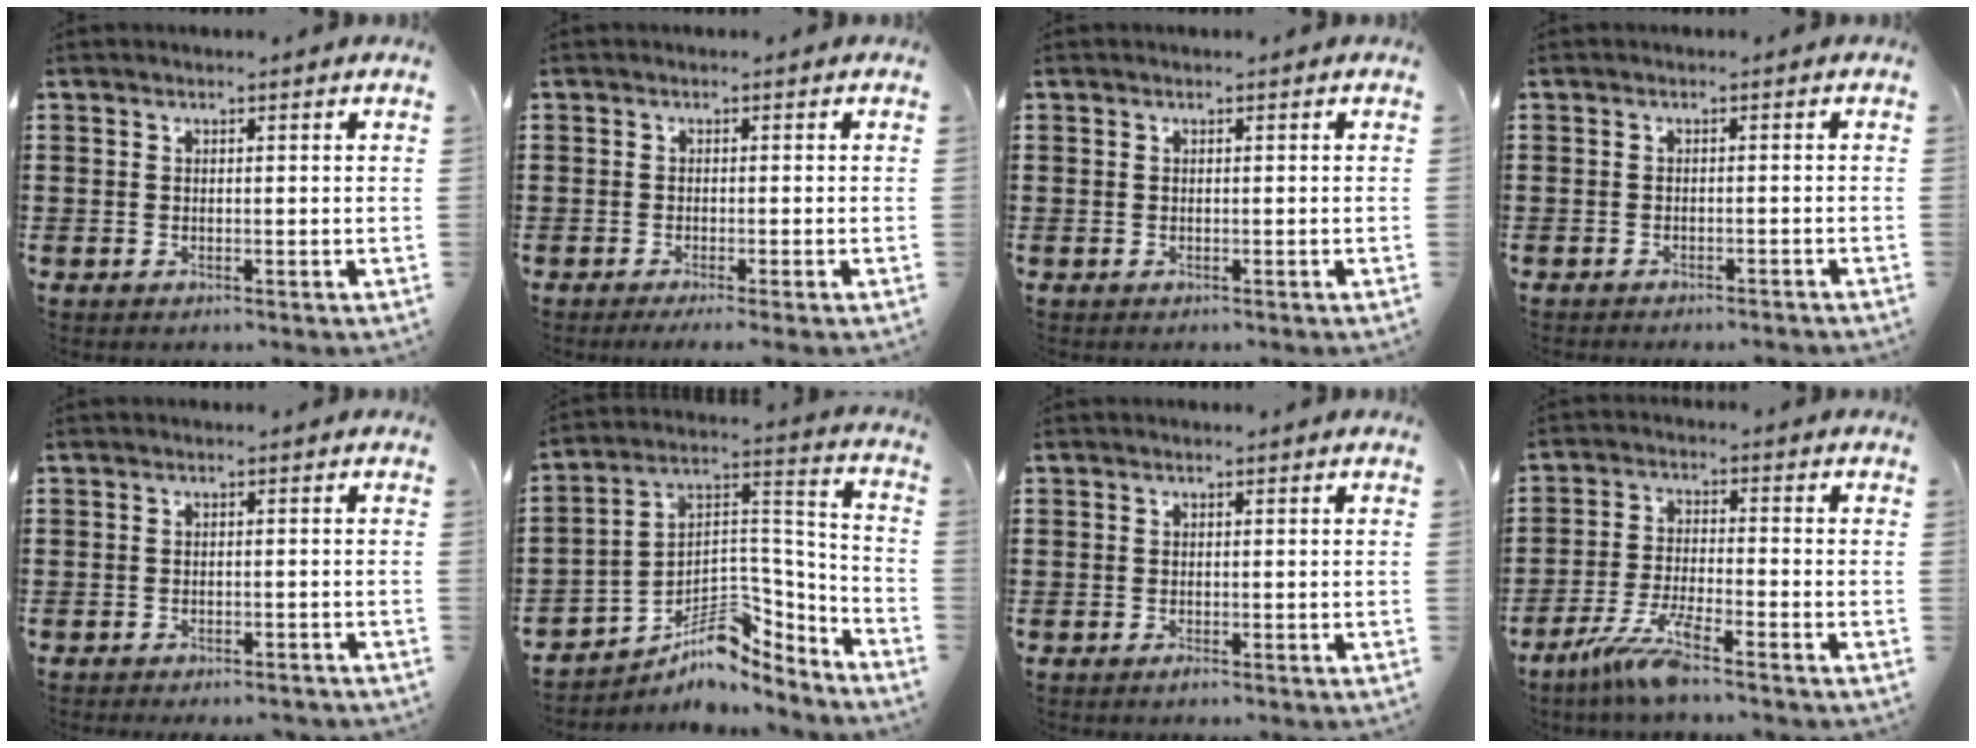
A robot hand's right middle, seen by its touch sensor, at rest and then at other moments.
{"total": 0.9, "force": [-0.6, -0.1, 0.7], "torque": [-0.012, -0.002, -0.012]}
{"total": 0.0}
{"total": 1.0, "force": [-1.0, 0.0, 0.1], "torque": [-0.004, 0.001, -0.022]}
{"total": 1.4, "force": [-1.4, 0.0, 0.2], "torque": [-0.007, 0.002, -0.028]}
{"total": 8.3, "force": [-5.5, 4.4, 4.5], "torque": [-0.085, -0.008, -0.104]}
{"total": 0.6, "force": [-0.5, 0.1, 0.3], "torque": [-0.008, -0.004, -0.009]}
{"total": 6.7, "force": [-5.1, 0.3, 4.2], "torque": [-0.101, -0.017, -0.101]}